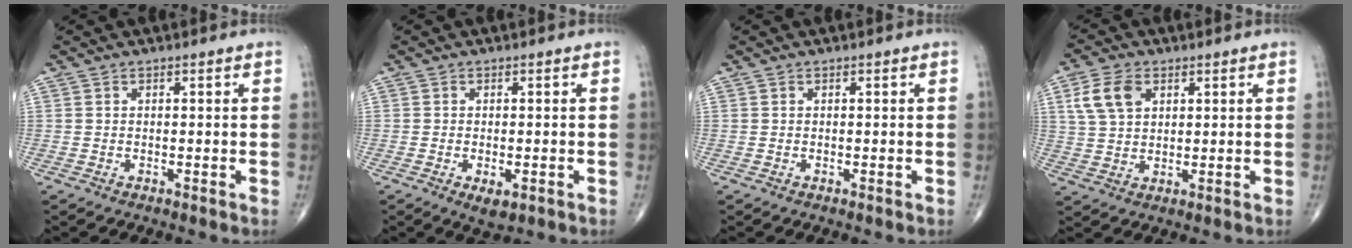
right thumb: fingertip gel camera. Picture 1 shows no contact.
{"total": 3.2, "force": [-1.2, 1.5, 2.6], "torque": [-0.041, -0.005, -0.014]}
{"total": 0.0}
{"total": 7.4, "force": [2.9, 4.9, 4.8], "torque": [-0.090, -0.002, 0.057]}